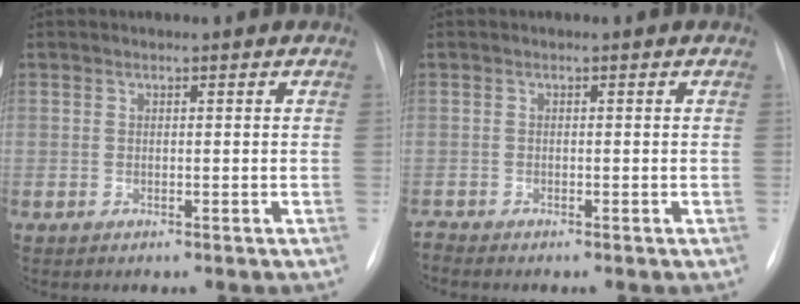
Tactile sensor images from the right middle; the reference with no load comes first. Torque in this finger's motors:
{"motor_torque": [-0.09, -0.18, -0.07, -0.01]}